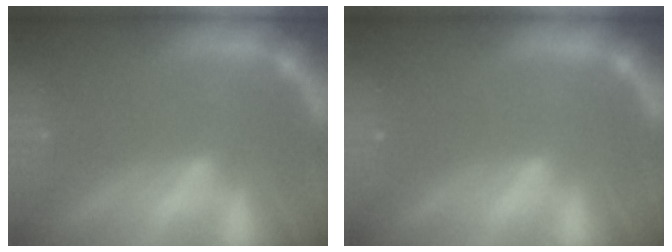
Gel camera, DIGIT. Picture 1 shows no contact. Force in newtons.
{"total": 0.0}